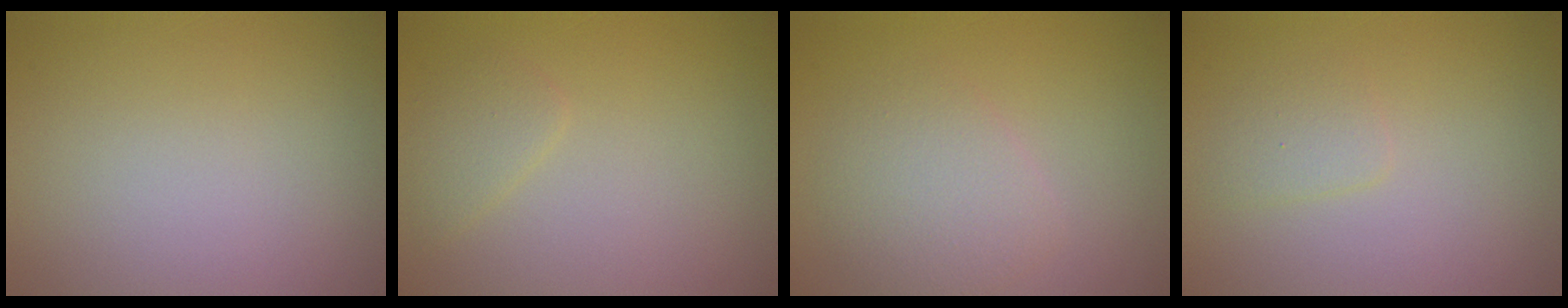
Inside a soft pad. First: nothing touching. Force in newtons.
{"total": 1.4, "press": 1.4, "slide": 0.1}
{"total": 3.0, "press": 3.0, "slide": 0.0}
{"total": 1.3, "press": 1.3, "slide": 0.1}